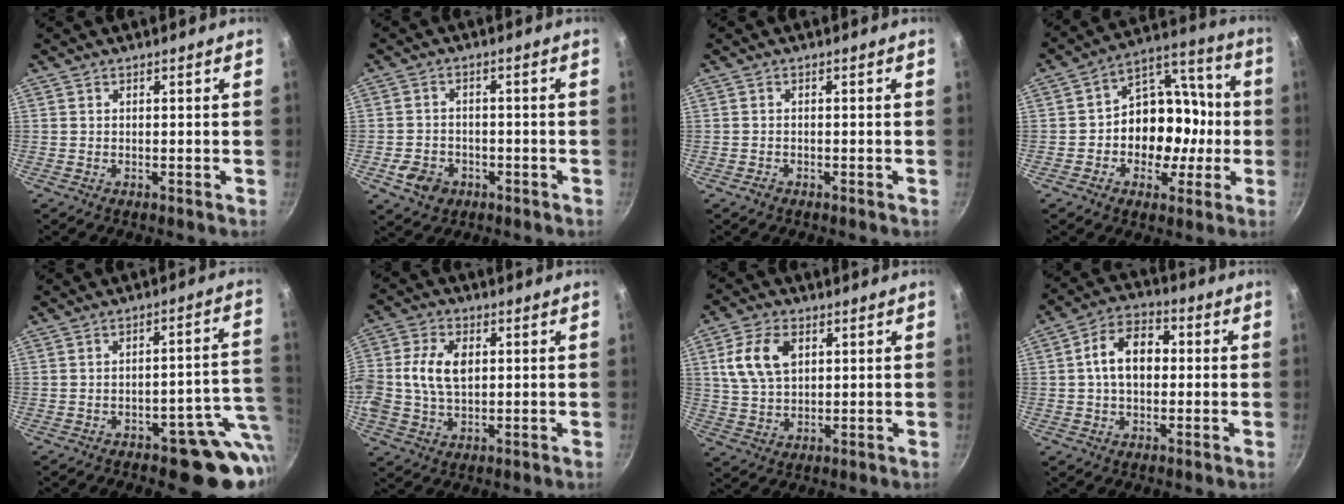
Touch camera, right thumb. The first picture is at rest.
{"total": 6.2, "force": [-2.5, 4.8, 2.9], "torque": [-0.043, 0.023, -0.036]}
{"total": 1.0, "force": [-0.7, 0.6, 0.3], "torque": [-0.010, 0.008, -0.012]}
{"total": 15.6, "force": [-2.3, 12.0, 9.7], "torque": [-0.094, 0.053, -0.041]}
{"total": 12.3, "force": [-3.3, 6.3, 10.0], "torque": [-0.057, 0.033, -0.036]}
{"total": 9.9, "force": [1.2, 6.5, 7.4], "torque": [-0.138, 0.016, 0.016]}
{"total": 9.8, "force": [3.1, 6.3, 6.8], "torque": [-0.118, -0.002, 0.059]}
{"total": 10.3, "force": [0.7, 7.0, 7.6], "torque": [-0.097, 0.028, -0.001]}